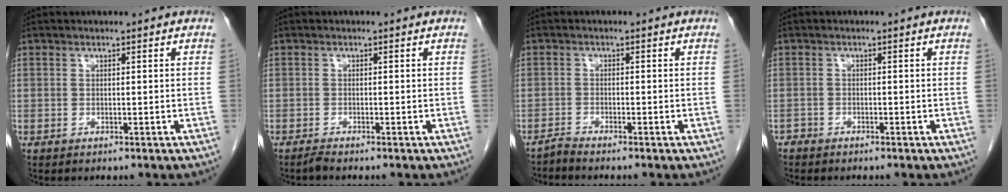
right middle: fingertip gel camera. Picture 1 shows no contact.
{"total": 0.8, "force": [-0.8, -0.2, 0.3], "torque": [-0.011, -0.003, -0.017]}
{"total": 1.4, "force": [-1.4, -0.4, -0.1], "torque": [0.003, -0.004, -0.029]}
{"total": 1.3, "force": [-1.2, 0.5, -0.1], "torque": [0.002, 0.001, -0.024]}